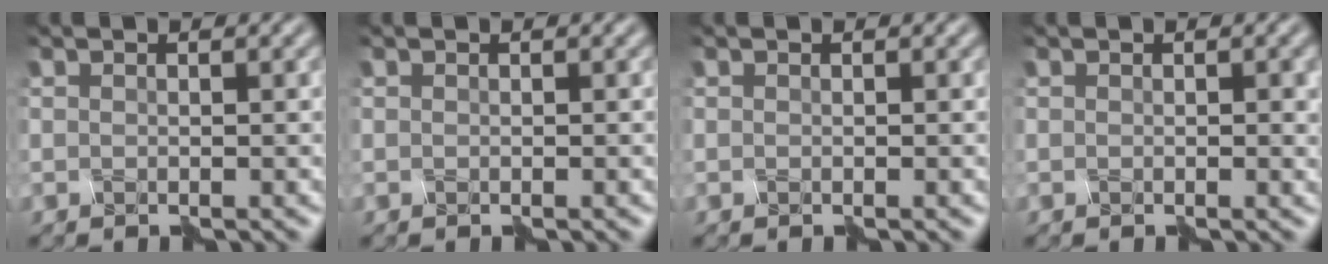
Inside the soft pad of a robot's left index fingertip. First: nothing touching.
{"total": 0.0}
{"total": 0.0}
{"total": 1.0, "force": [0.1, 0.2, 1.0], "torque": [-0.011, 0.002, 0.000]}